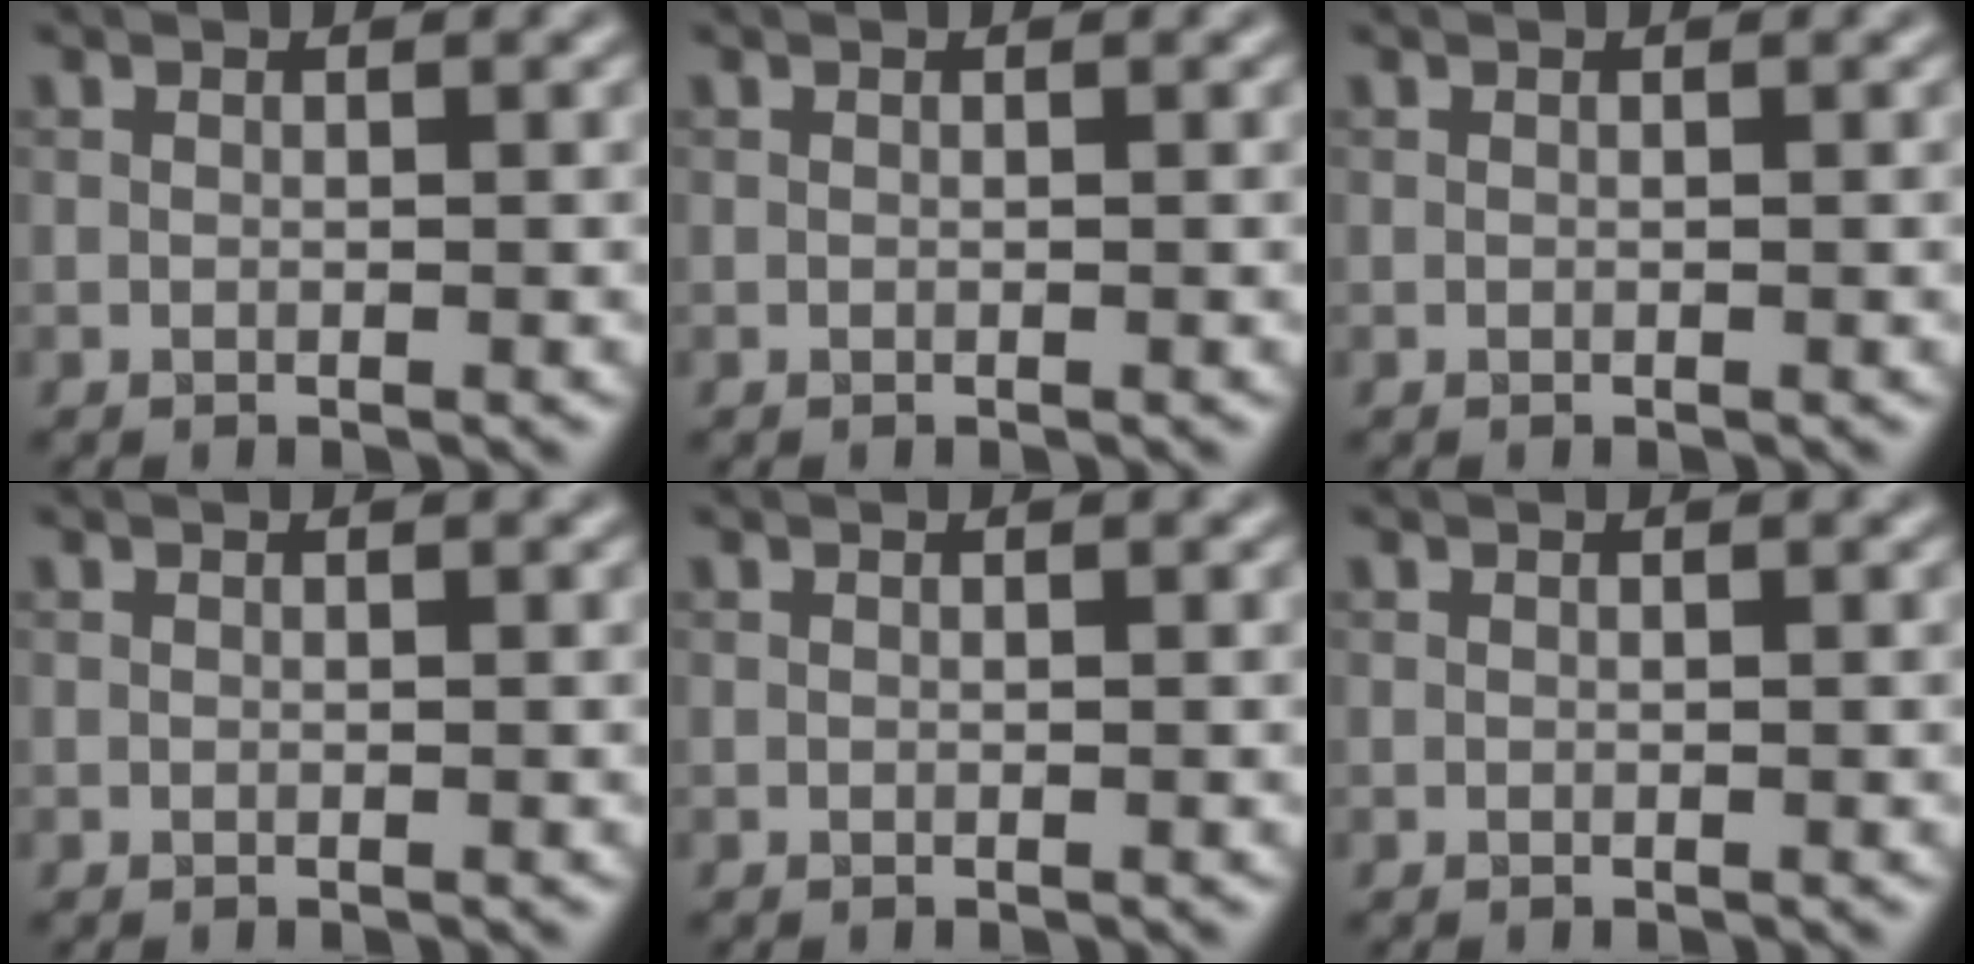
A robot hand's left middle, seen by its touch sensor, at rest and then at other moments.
{"total": 0.0}
{"total": 0.0}
{"total": 0.0}
{"total": 0.0}
{"total": 0.0}